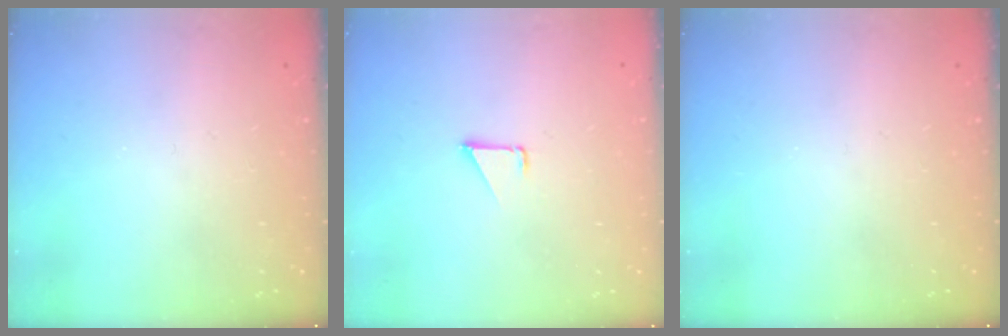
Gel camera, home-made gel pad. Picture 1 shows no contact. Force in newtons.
{"total": 1.0, "press": 1.0, "slide": 0.1}
{"total": 0.0}